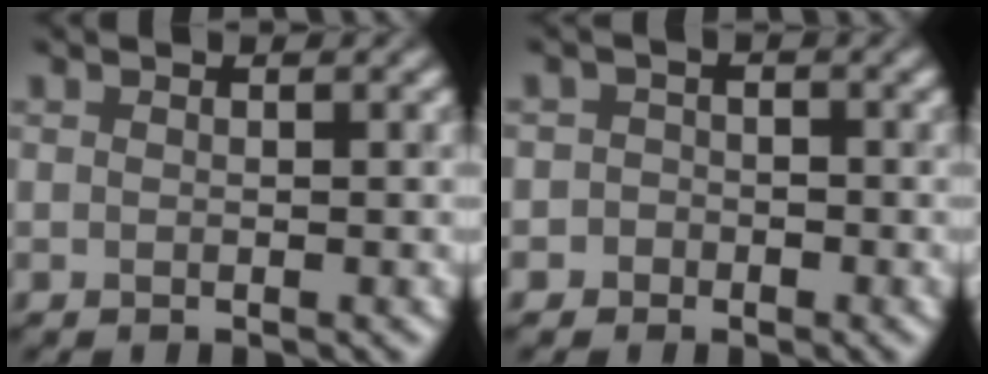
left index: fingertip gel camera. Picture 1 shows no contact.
{"total": 2.0, "force": [-1.0, 1.7, -0.2], "torque": [0.035, 0.010, -0.031]}